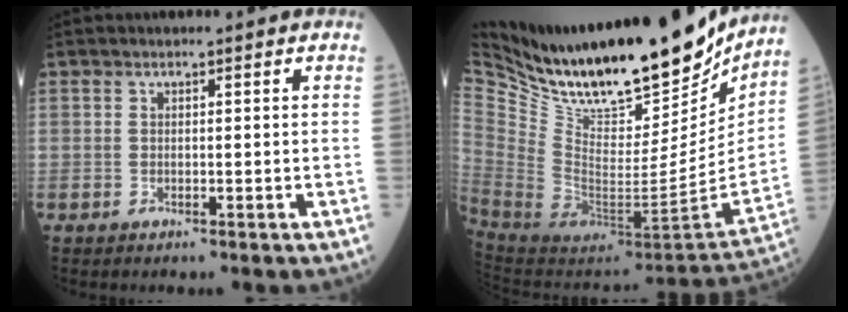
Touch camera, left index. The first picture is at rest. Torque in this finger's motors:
{"motor_torque": [-0.27, -1.29, 0.16, 0.09]}